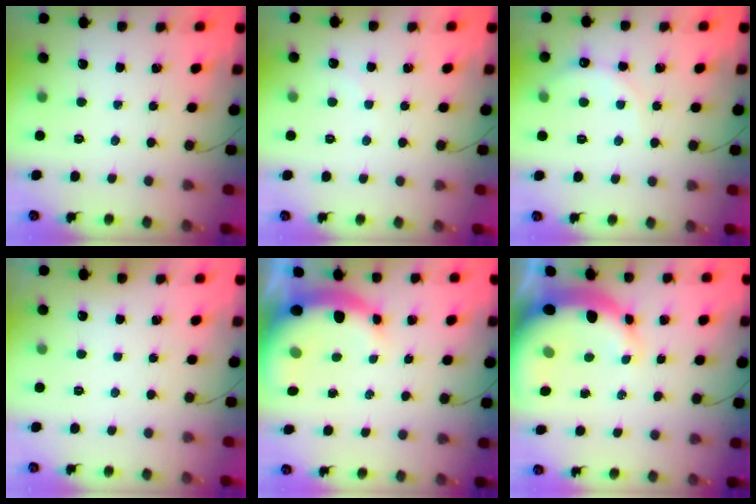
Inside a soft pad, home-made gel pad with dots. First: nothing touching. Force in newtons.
{"total": 4.8, "press": 4.6, "slide": 1.5}
{"total": 7.3, "press": 7.1, "slide": 1.7}
{"total": 2.8, "press": 2.8, "slide": 0.1}
{"total": 8.6, "press": 8.5, "slide": 1.6}
{"total": 11.6, "press": 11.3, "slide": 2.7}